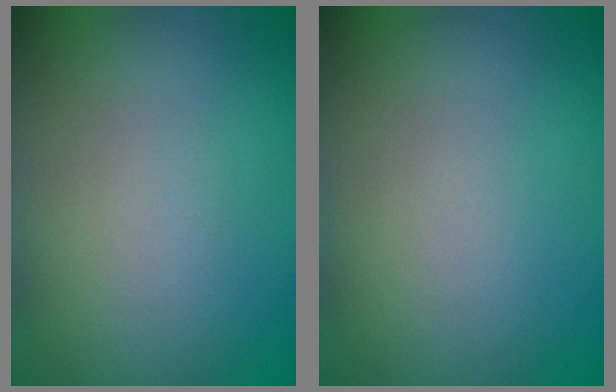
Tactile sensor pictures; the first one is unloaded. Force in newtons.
{"total": 0.0}